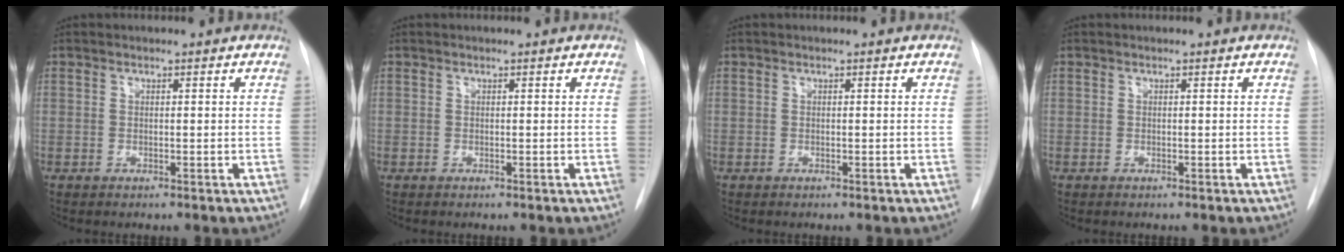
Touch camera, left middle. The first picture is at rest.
{"total": 0.0}
{"total": 0.0}
{"total": 0.0}